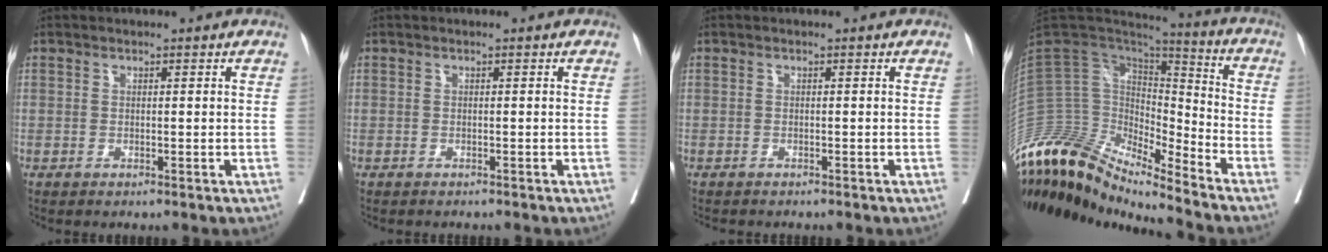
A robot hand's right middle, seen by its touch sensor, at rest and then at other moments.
{"total": 1.7, "force": [-1.6, 0.3, 0.6], "torque": [-0.009, -0.002, -0.020]}
{"total": 2.3, "force": [-2.1, 0.5, 0.8], "torque": [-0.013, -0.003, -0.025]}
{"total": 20.0, "force": [-18.0, 3.3, 8.0], "torque": [-0.158, 0.047, -0.325]}